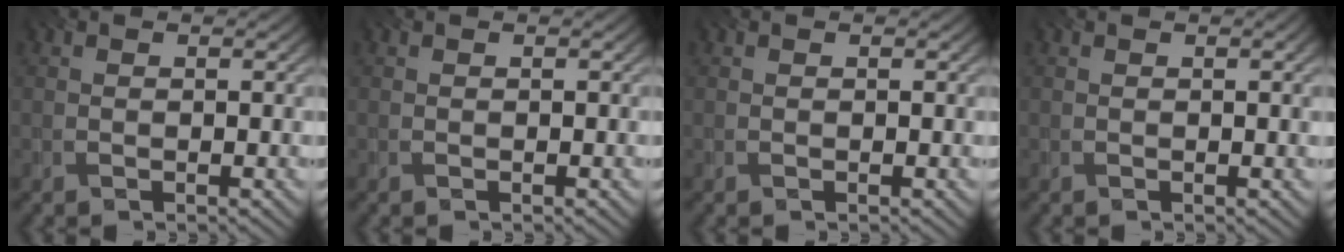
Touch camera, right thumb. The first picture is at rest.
{"total": 0.0}
{"total": 0.0}
{"total": 1.3, "force": [0.4, 0.1, 1.3], "torque": [-0.015, 0.000, 0.008]}